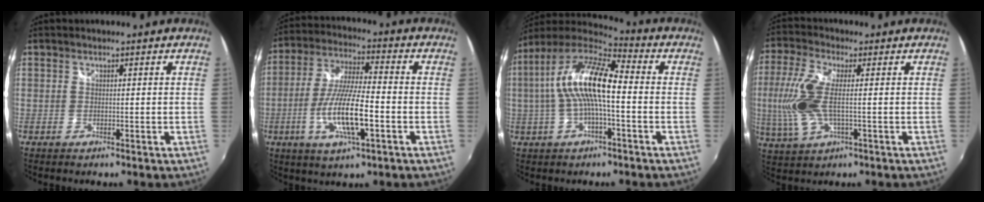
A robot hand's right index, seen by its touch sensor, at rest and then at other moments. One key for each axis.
{"total": 13.3, "fx": -4.2, "fy": 2.6, "fz": 12.4, "tx": -0.250, "ty": -0.009, "tz": -0.077}
{"total": 14.0, "fx": 0.1, "fy": 3.8, "fz": 13.5, "tx": -0.250, "ty": 0.016, "tz": -0.004}
{"total": 10.8, "fx": -0.6, "fy": 3.5, "fz": 10.2, "tx": -0.228, "ty": -0.004, "tz": -0.010}